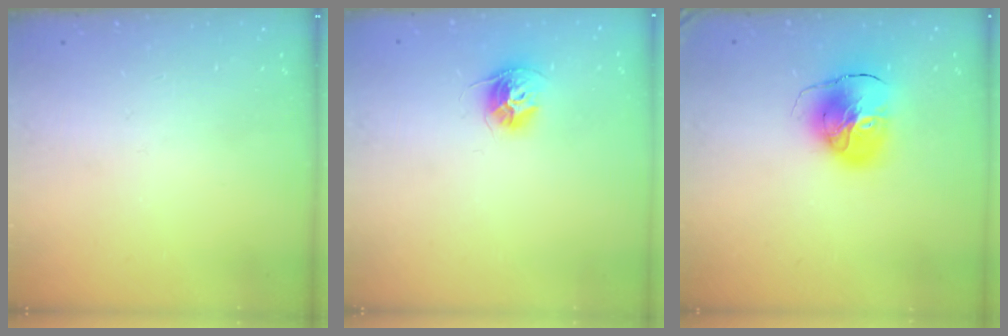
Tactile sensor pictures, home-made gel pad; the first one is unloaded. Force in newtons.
{"total": 10.5, "press": 10.4, "slide": 0.8}
{"total": 12.3, "press": 12.2, "slide": 1.6}